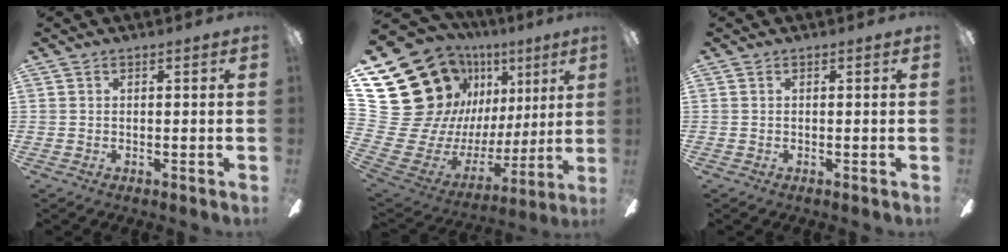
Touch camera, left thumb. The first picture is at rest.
{"total": 26.3, "force": [11.8, 19.4, 13.1], "torque": [-0.250, -0.118, 0.274]}
{"total": 0.0}